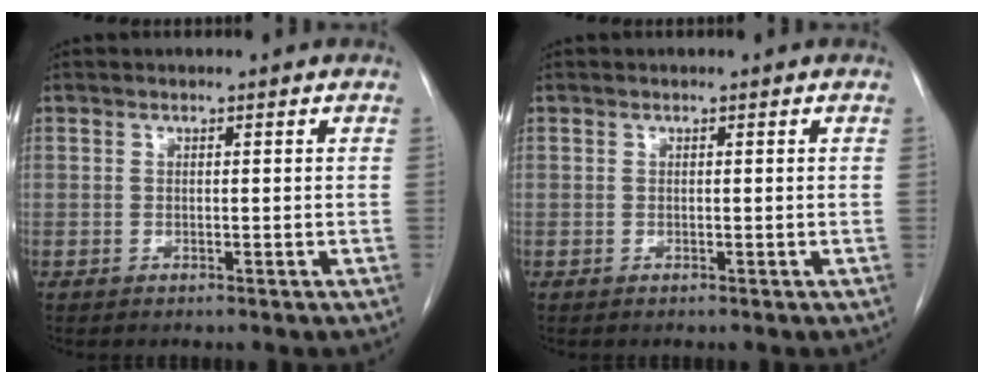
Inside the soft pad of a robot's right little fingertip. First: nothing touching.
{"total": 0.0}